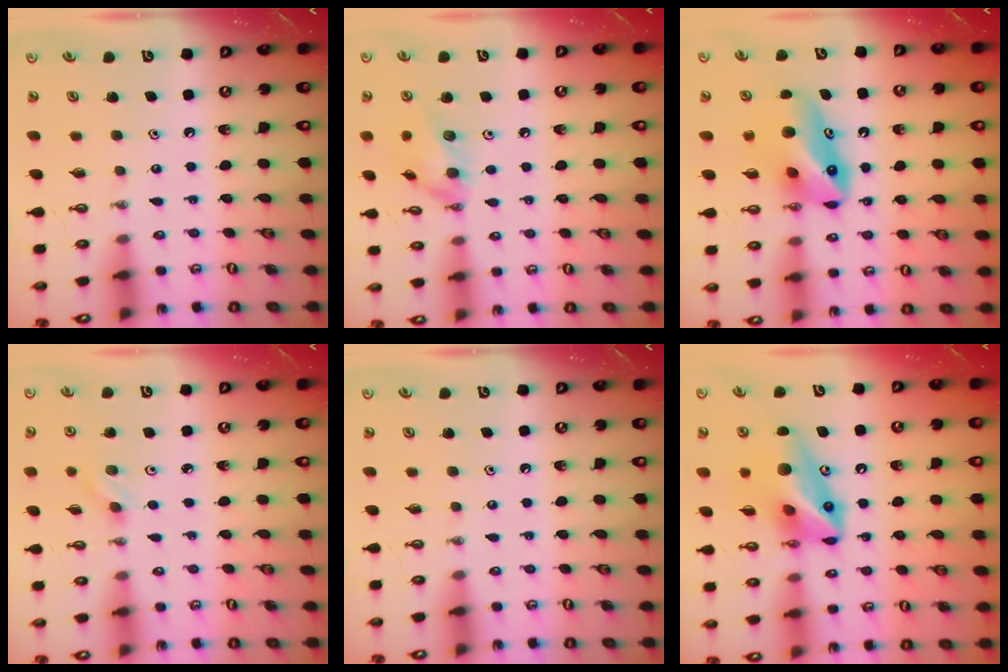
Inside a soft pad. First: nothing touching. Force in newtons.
{"total": 11.6, "press": 11.5, "slide": 1.4}
{"total": 10.8, "press": 8.9, "slide": 6.2}
{"total": 3.2, "press": 2.9, "slide": 1.5}
{"total": 0.0}
{"total": 11.1, "press": 11.0, "slide": 1.9}